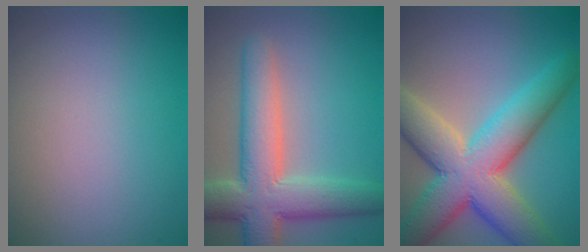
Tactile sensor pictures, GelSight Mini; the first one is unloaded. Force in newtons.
{"total": 7.8, "press": 7.8, "slide": 0.2}
{"total": 10.9, "press": 10.9, "slide": 0.2}